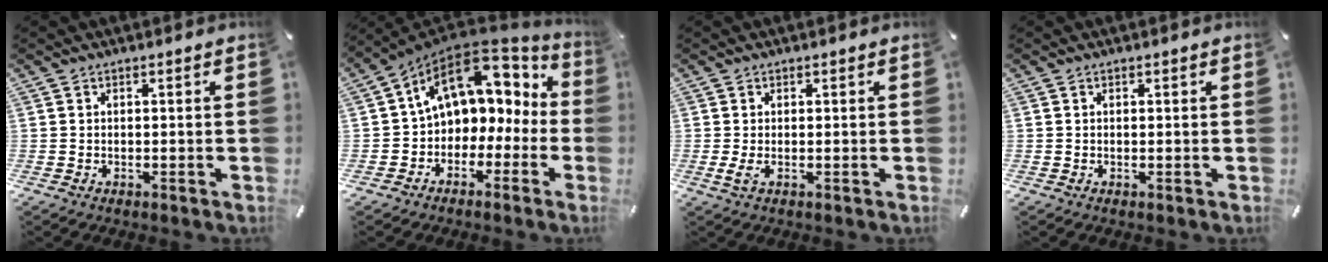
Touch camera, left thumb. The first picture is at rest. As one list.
[{"total": 13.1, "force": [5.0, 9.6, 7.4], "torque": [-0.130, -0.024, 0.093]}, {"total": 1.6, "force": [0.2, 0.7, 1.5], "torque": [-0.020, -0.002, 0.002]}, {"total": 0.0}]